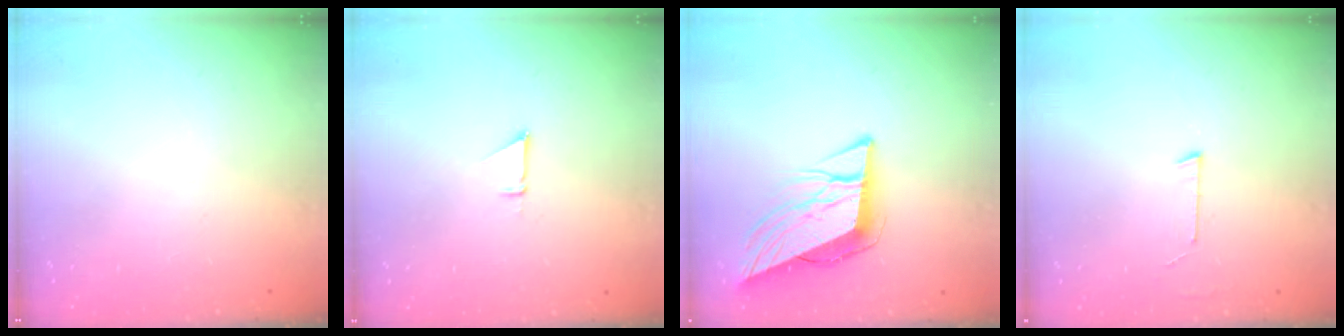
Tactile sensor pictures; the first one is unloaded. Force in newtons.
{"total": 1.9, "press": 1.9, "slide": 0.0}
{"total": 11.1, "press": 10.3, "slide": 4.0}
{"total": 2.7, "press": 2.7, "slide": 0.2}